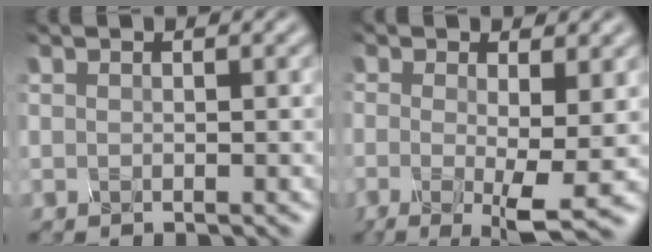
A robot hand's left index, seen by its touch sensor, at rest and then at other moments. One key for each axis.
{"total": 5.5, "fx": -1.5, "fy": 0.7, "fz": 5.3, "tx": -0.091, "ty": -0.012, "tz": -0.004}